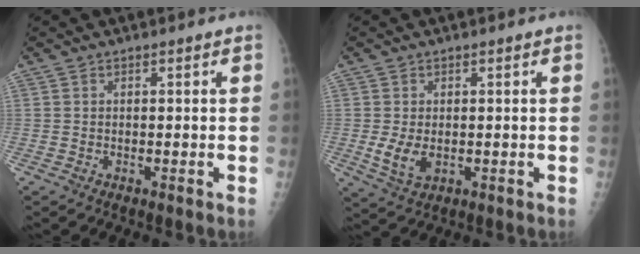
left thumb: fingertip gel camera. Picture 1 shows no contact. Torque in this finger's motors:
{"motor_torque": [-0.29, 0.44, 0.49, -0.03, 0.05]}